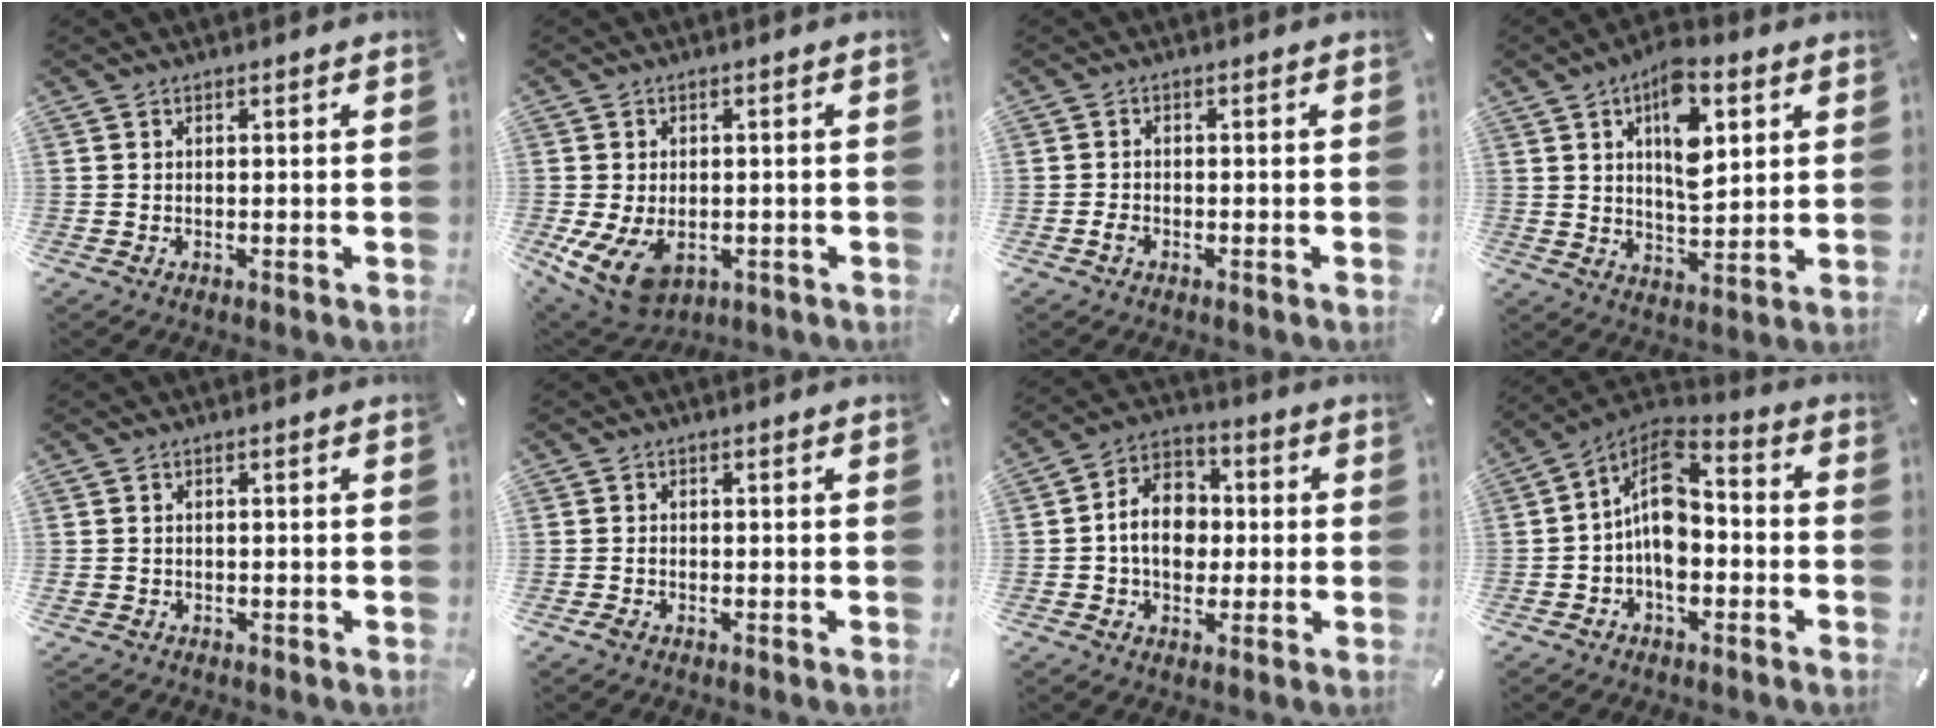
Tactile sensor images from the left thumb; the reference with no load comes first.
{"total": 9.2, "force": [-2.6, 6.5, 6.0], "torque": [-0.117, 0.000, -0.042]}
{"total": 1.8, "force": [-0.9, 1.3, 0.7], "torque": [-0.013, 0.006, -0.019]}
{"total": 12.9, "force": [5.5, 6.6, 9.7], "torque": [-0.140, -0.016, 0.091]}
{"total": 1.0, "force": [-0.6, 0.8, 0.4], "torque": [-0.008, 0.001, -0.014]}
{"total": 1.0, "force": [-0.5, 0.8, 0.4], "torque": [-0.008, 0.003, -0.012]}
{"total": 10.7, "force": [-0.9, 8.6, 6.3], "torque": [-0.126, 0.020, -0.016]}
{"total": 11.2, "force": [-1.9, 7.3, 8.3], "torque": [-0.159, 0.005, -0.034]}